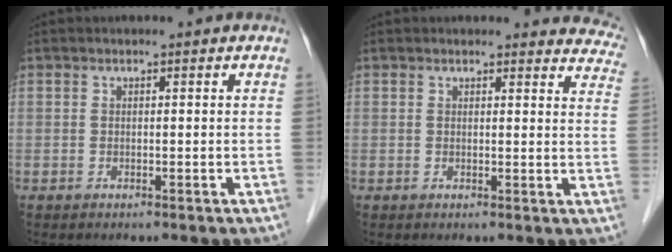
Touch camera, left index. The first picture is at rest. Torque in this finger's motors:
{"motor_torque": [0.97, -1.17, 0.02, 0.00]}